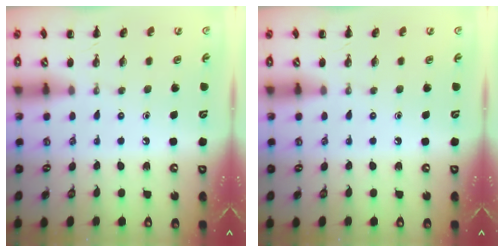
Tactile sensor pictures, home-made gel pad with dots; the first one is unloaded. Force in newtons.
{"total": 0.0}